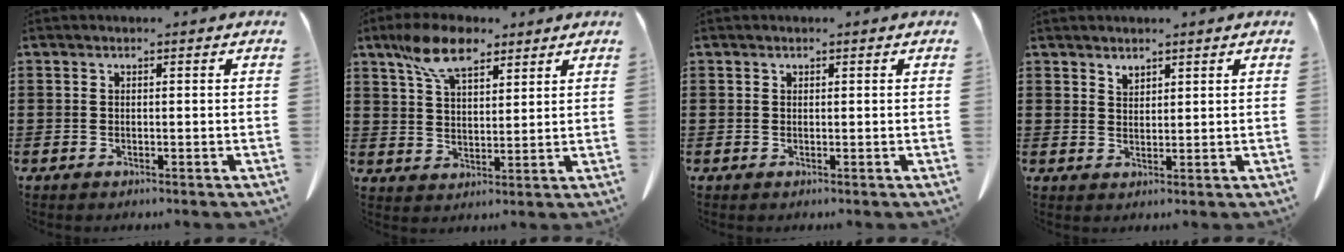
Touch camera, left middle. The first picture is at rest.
{"total": 9.0, "force": [6.2, 3.8, 5.3], "torque": [-0.122, 0.000, 0.118]}
{"total": 0.0}
{"total": 1.7, "force": [1.6, 0.5, 0.3], "torque": [-0.008, -0.003, 0.032]}